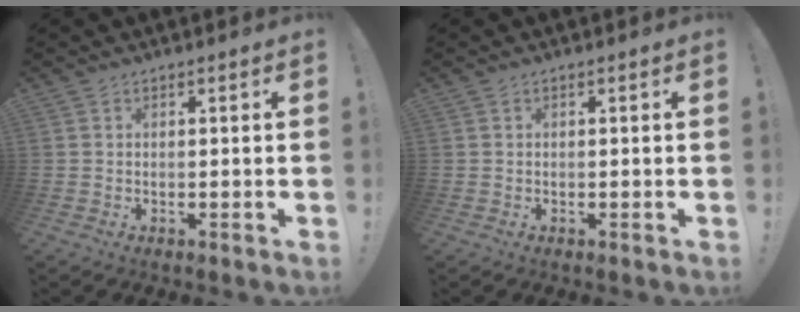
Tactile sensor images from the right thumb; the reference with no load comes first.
{"total": 0.0}